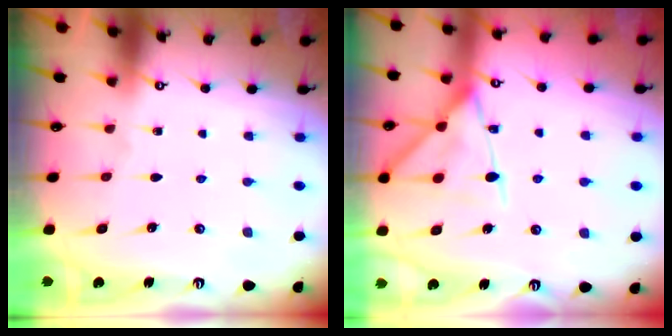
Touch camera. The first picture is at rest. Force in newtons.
{"total": 14.8, "press": 14.8, "slide": 1.3}